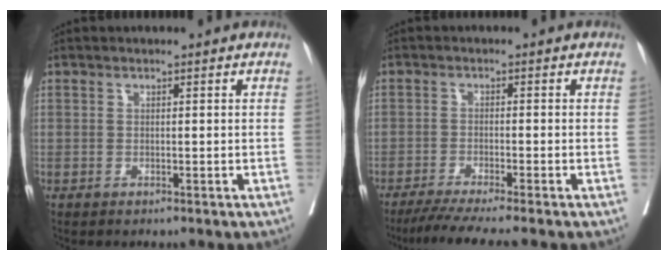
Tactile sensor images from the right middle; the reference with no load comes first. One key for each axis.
{"total": 7.3, "fx": -6.1, "fy": -1.2, "fz": 3.8, "tx": -0.048, "ty": -0.021, "tz": -0.100}